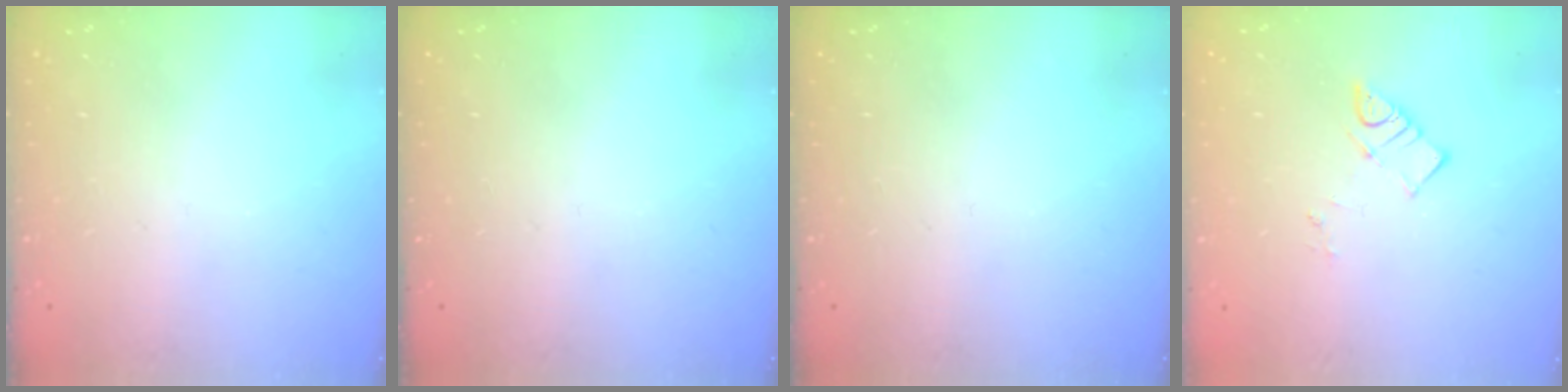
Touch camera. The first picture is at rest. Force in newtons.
{"total": 0.0}
{"total": 0.0}
{"total": 3.6, "press": 3.6, "slide": 0.3}